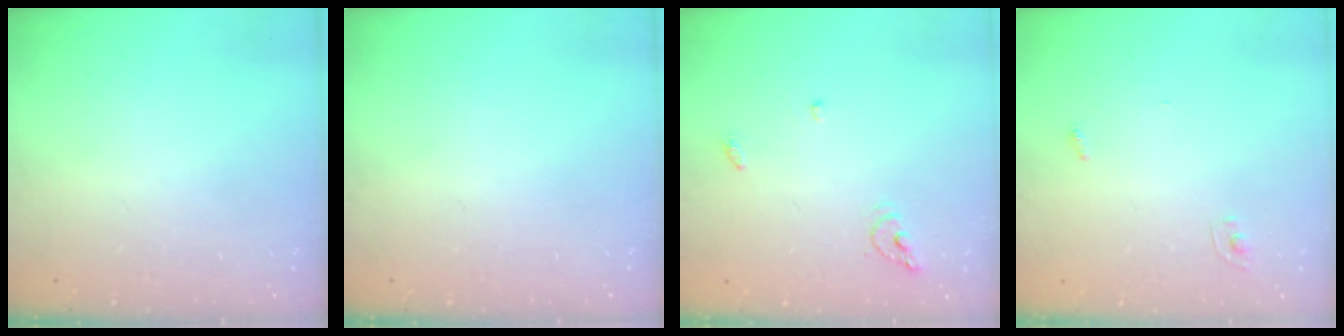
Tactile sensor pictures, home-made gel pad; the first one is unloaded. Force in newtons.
{"total": 0.0}
{"total": 6.2, "press": 6.2, "slide": 0.4}
{"total": 2.4, "press": 2.4, "slide": 0.2}